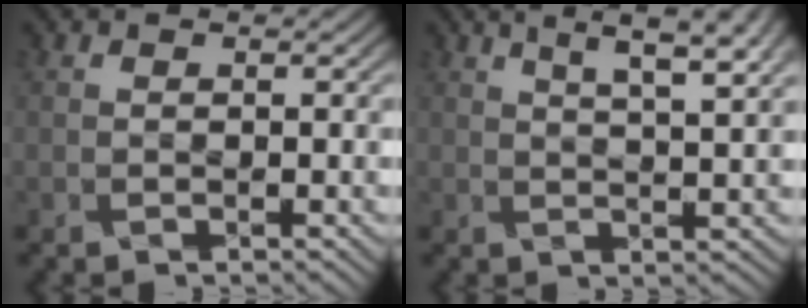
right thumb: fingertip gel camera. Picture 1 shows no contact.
{"total": 7.8, "force": [4.8, 1.9, 5.8], "torque": [-0.075, 0.024, 0.054]}